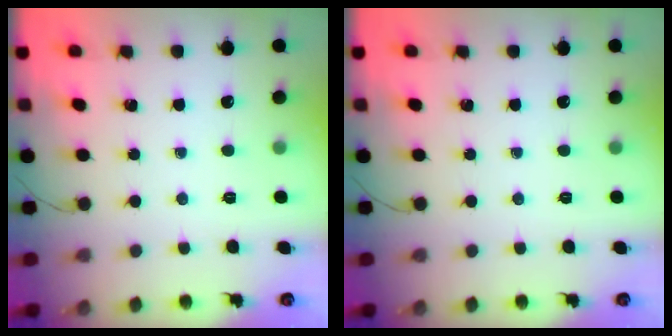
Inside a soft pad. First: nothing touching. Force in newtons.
{"total": 0.0}